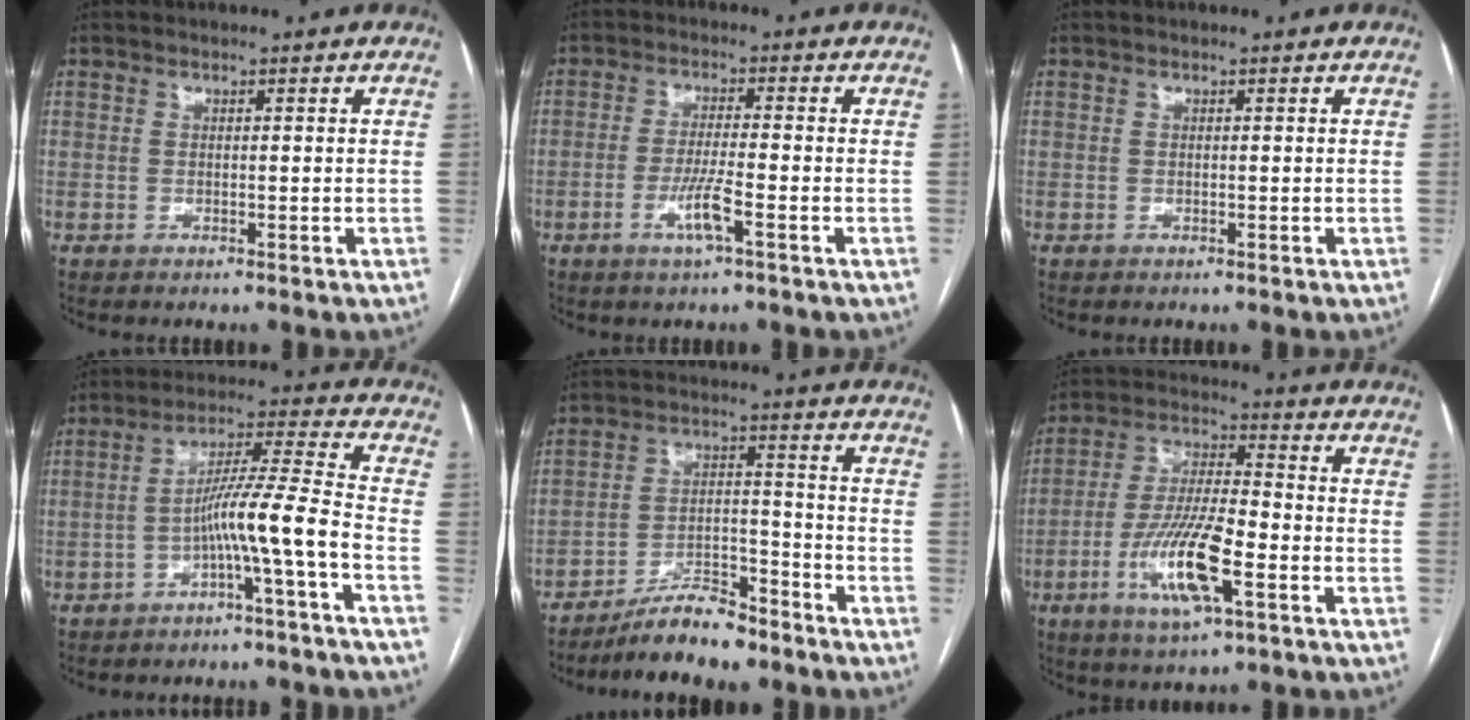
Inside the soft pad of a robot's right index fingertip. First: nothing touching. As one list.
[{"total": 5.1, "force": [-2.2, 0.0, 4.6], "torque": [-0.088, -0.008, -0.043]}, {"total": 0.0}, {"total": 8.9, "force": [-3.7, -1.4, 8.0], "torque": [-0.133, 0.025, -0.062]}, {"total": 9.1, "force": [-7.8, 2.0, 4.2], "torque": [-0.068, 0.007, -0.136]}, {"total": 13.0, "force": [-4.9, 2.4, 11.8], "torque": [-0.236, -0.008, -0.087]}]